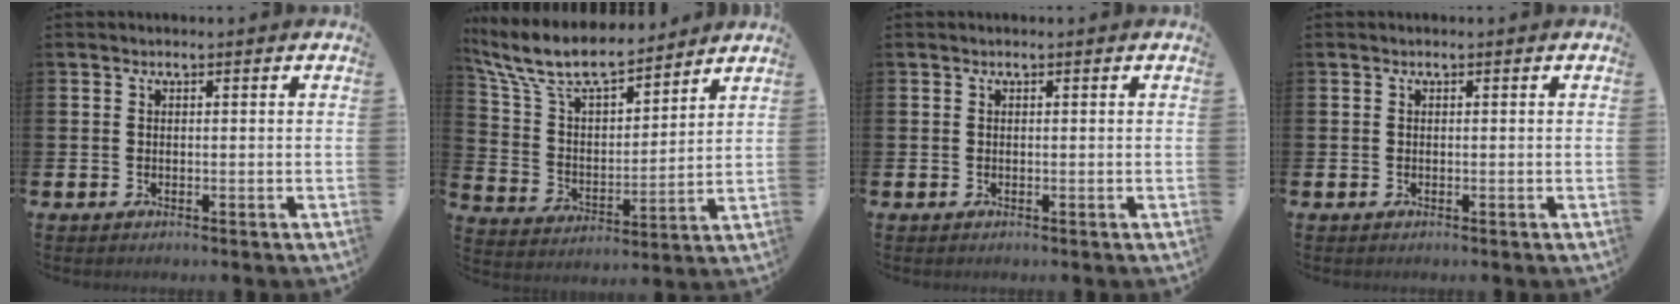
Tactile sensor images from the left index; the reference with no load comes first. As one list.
[{"total": 10.0, "force": [8.8, 2.6, 4.0], "torque": [-0.120, -0.054, 0.153]}, {"total": 0.0}, {"total": 0.0}]